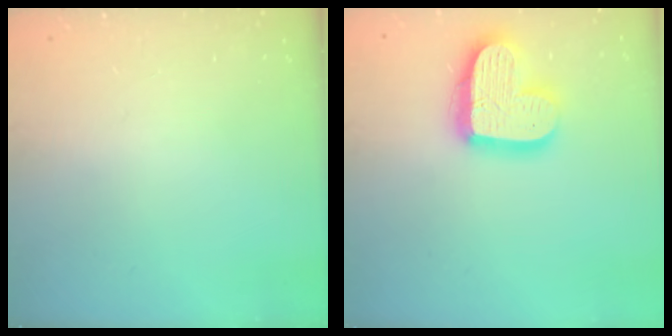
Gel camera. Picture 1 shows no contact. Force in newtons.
{"total": 18.7, "press": 18.7, "slide": 1.5}